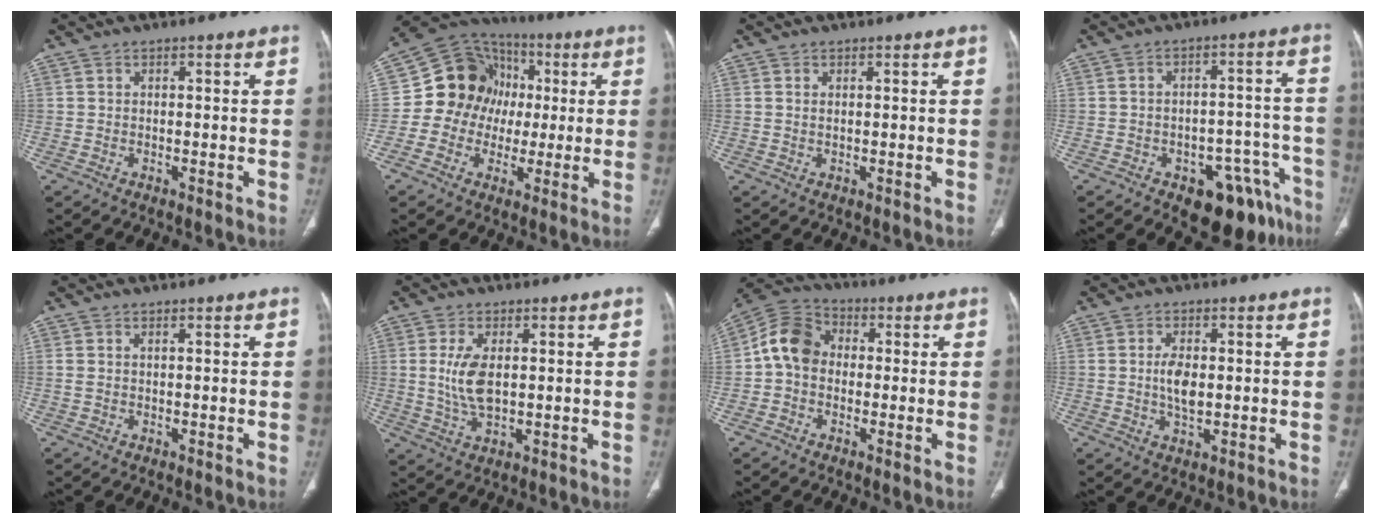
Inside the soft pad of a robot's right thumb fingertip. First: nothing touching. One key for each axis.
{"total": 14.7, "fx": 0.5, "fy": 13.2, "fz": 6.6, "tx": -0.080, "ty": 0.030, "tz": 0.000}
{"total": 0.7, "fx": 0.3, "fy": 0.3, "fz": 0.5, "tx": -0.015, "ty": 0.003, "tz": 0.008}
{"total": 13.7, "fx": -8.5, "fy": 7.2, "fz": 8.0, "tx": -0.049, "ty": 0.071, "tz": -0.108}
{"total": 0.8, "fx": 0.3, "fy": 0.3, "fz": 0.7, "tx": -0.023, "ty": 0.012, "tz": 0.013}
{"total": 7.1, "fx": 0.8, "fy": 3.6, "fz": 6.1, "tx": -0.130, "ty": -0.008, "tz": 0.021}
{"total": 9.1, "fx": -0.1, "fy": 7.3, "fz": 5.5, "tx": -0.091, "ty": 0.029, "tz": -0.017}
{"total": 4.8, "fx": 0.2, "fy": 2.4, "fz": 4.2, "tx": -0.081, "ty": -0.004, "tz": 0.005}